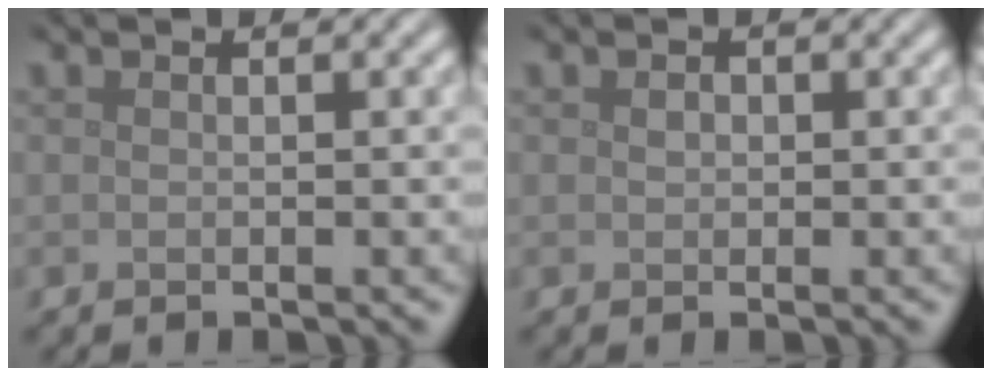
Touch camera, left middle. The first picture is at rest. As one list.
[{"total": 0.6, "force": [0.1, 0.5, 0.3], "torque": [-0.005, -0.001, 0.000]}]